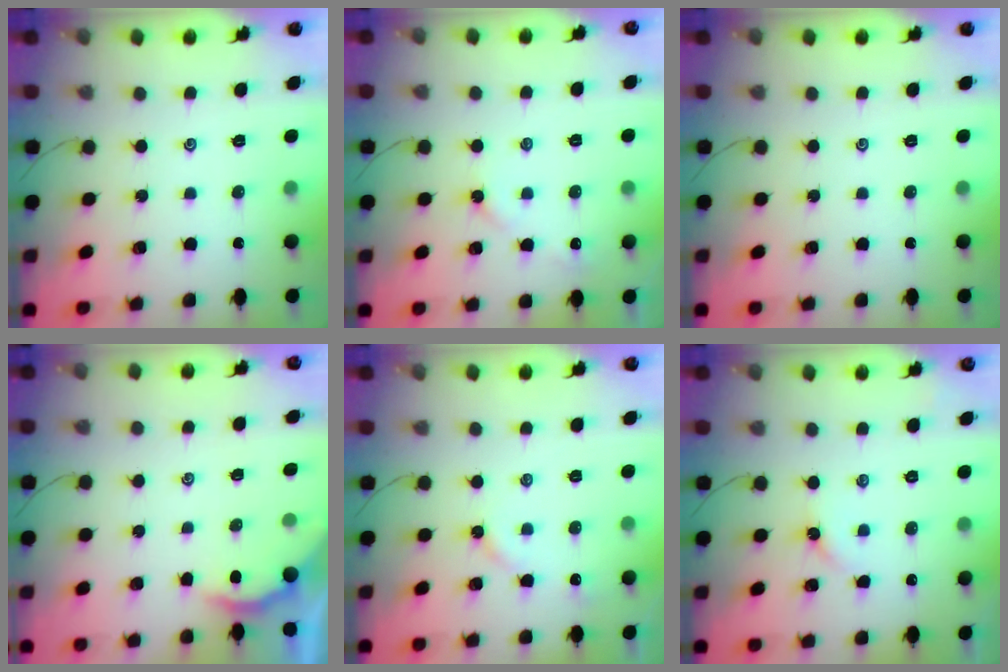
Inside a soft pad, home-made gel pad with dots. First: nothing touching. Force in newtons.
{"total": 3.8, "press": 3.8, "slide": 0.5}
{"total": 0.0}
{"total": 1.8, "press": 1.7, "slide": 0.3}
{"total": 5.2, "press": 5.2, "slide": 0.5}
{"total": 3.0, "press": 3.0, "slide": 0.4}